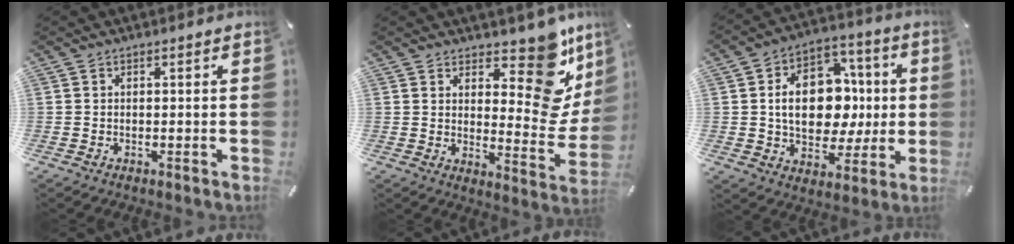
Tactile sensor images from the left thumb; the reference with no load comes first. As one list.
[{"total": 15.8, "force": [9.1, 8.1, 10.1], "torque": [-0.103, -0.092, 0.155]}, {"total": 16.9, "force": [0.2, 12.5, 11.4], "torque": [-0.197, 0.003, 0.009]}]